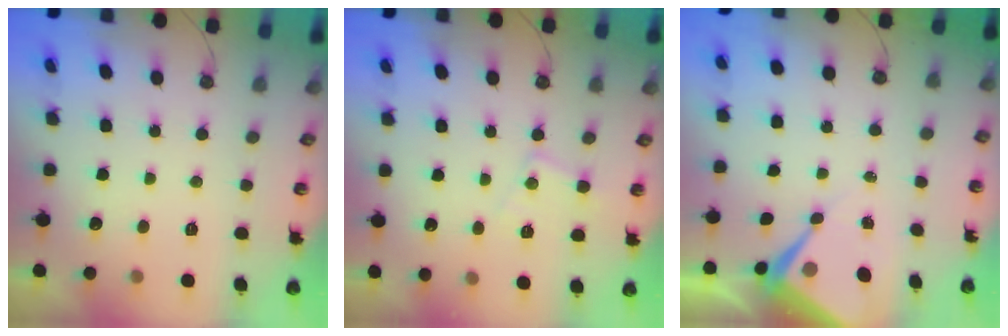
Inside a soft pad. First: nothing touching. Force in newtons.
{"total": 7.7, "press": 7.7, "slide": 0.6}
{"total": 7.9, "press": 7.9, "slide": 0.6}